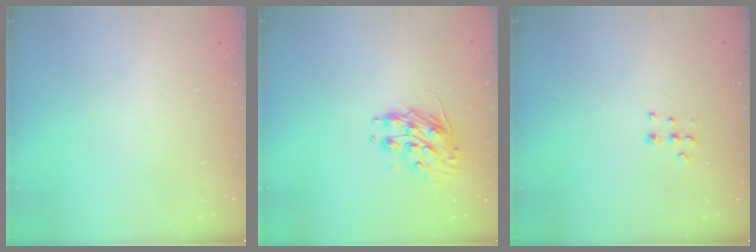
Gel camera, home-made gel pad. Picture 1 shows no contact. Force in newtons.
{"total": 9.0, "press": 9.0, "slide": 0.6}
{"total": 5.2, "press": 5.2, "slide": 0.2}